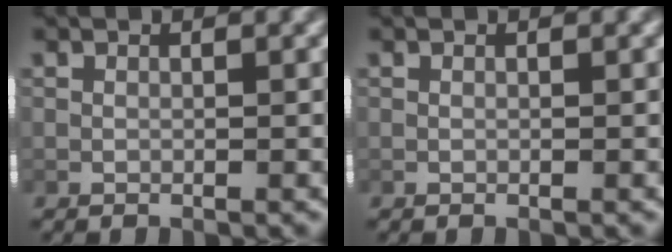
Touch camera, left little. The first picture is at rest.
{"total": 0.0}